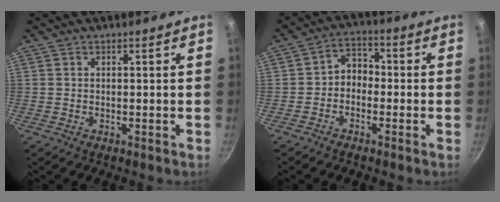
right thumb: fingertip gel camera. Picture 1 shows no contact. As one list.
[{"total": 4.8, "force": [-1.4, 3.7, 2.7], "torque": [-0.022, 0.030, -0.035]}]